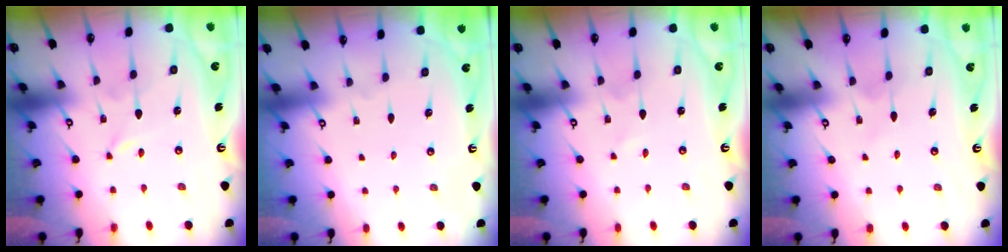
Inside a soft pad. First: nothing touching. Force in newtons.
{"total": 0.0}
{"total": 0.0}
{"total": 4.1, "press": 4.0, "slide": 0.5}